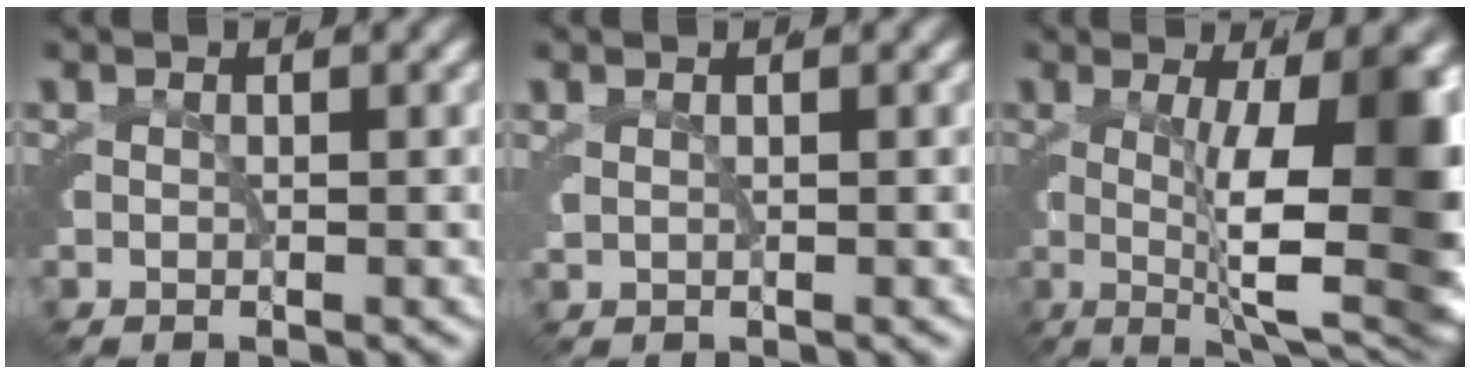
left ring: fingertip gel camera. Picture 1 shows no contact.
{"total": 1.1, "force": [0.9, -0.4, 0.4], "torque": [-0.008, 0.001, 0.020]}
{"total": 11.8, "force": [-0.8, 3.0, 11.3], "torque": [-0.128, -0.021, 0.000]}